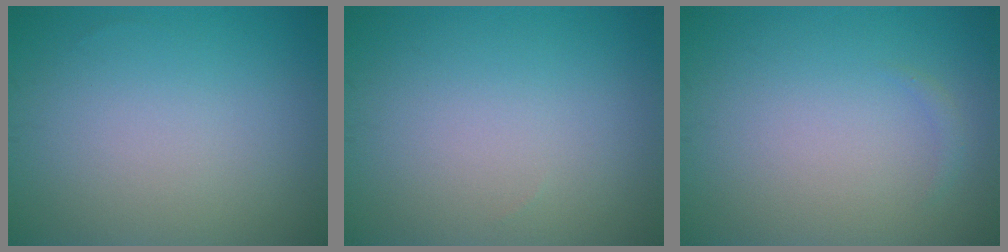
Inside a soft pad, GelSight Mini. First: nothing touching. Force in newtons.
{"total": 0.0}
{"total": 0.6, "press": 0.6, "slide": 0.0}